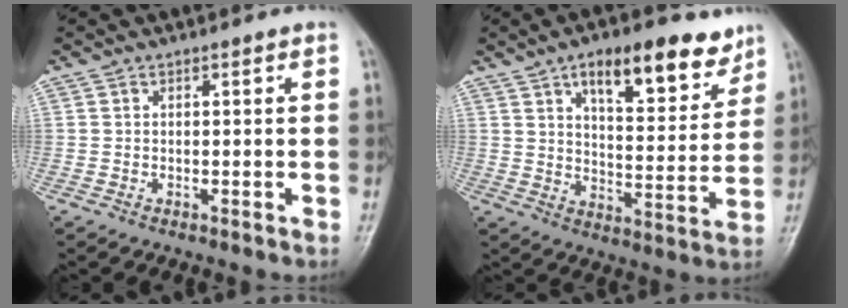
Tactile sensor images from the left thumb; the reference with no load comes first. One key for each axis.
{"total": 15.0, "fx": 9.1, "fy": 6.1, "fz": 10.2, "tx": -0.108, "ty": -0.045, "tz": 0.138}